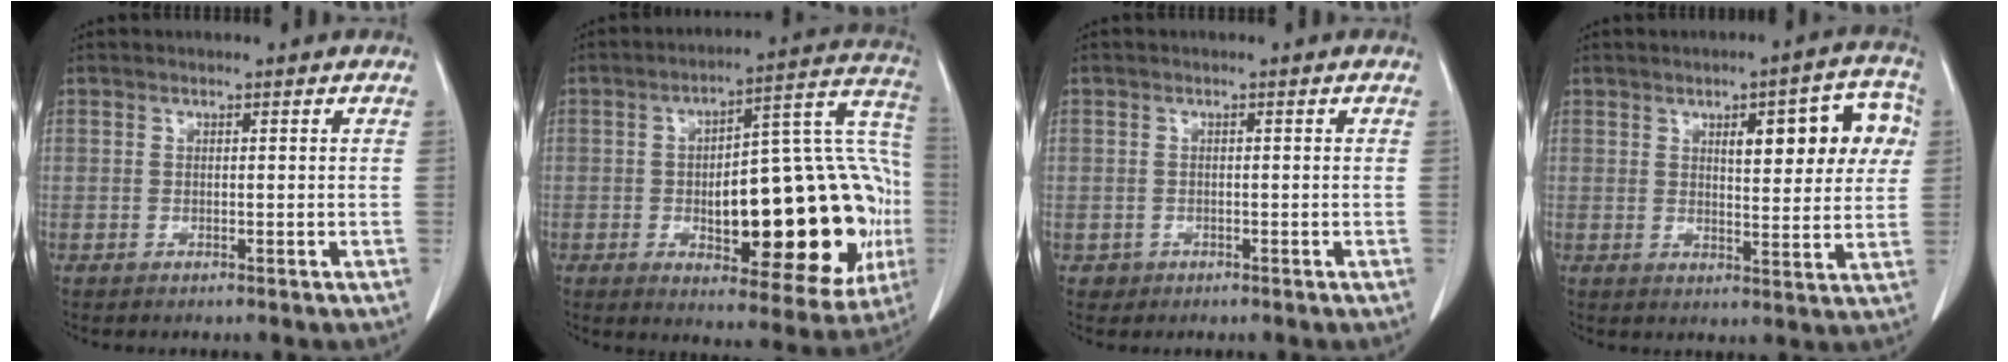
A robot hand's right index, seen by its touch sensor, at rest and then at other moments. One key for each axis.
{"total": 27.8, "fx": -4.2, "fy": 9.1, "fz": 25.9, "tx": -0.284, "ty": 0.035, "tz": -0.040}
{"total": 1.4, "fx": -0.6, "fy": 1.3, "fz": -0.1, "tx": 0.001, "ty": 0.006, "tz": -0.010}
{"total": 11.2, "fx": 3.5, "fy": 3.4, "fz": 10.1, "tx": -0.121, "ty": 0.024, "tz": 0.044}